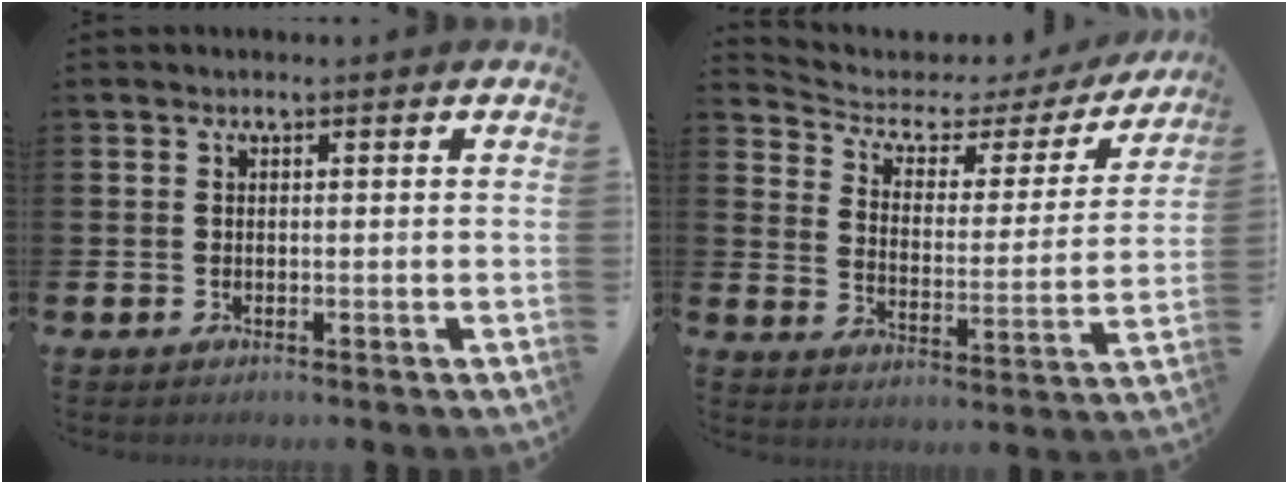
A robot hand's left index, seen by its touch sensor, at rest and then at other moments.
{"total": 4.5, "force": [3.5, 2.4, 1.6], "torque": [-0.061, -0.027, 0.048]}